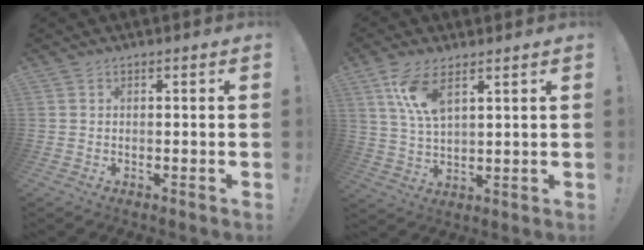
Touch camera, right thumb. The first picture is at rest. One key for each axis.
{"total": 9.4, "fx": 5.3, "fy": 3.8, "fz": 6.8, "tx": -0.139, "ty": -0.017, "tz": 0.098}